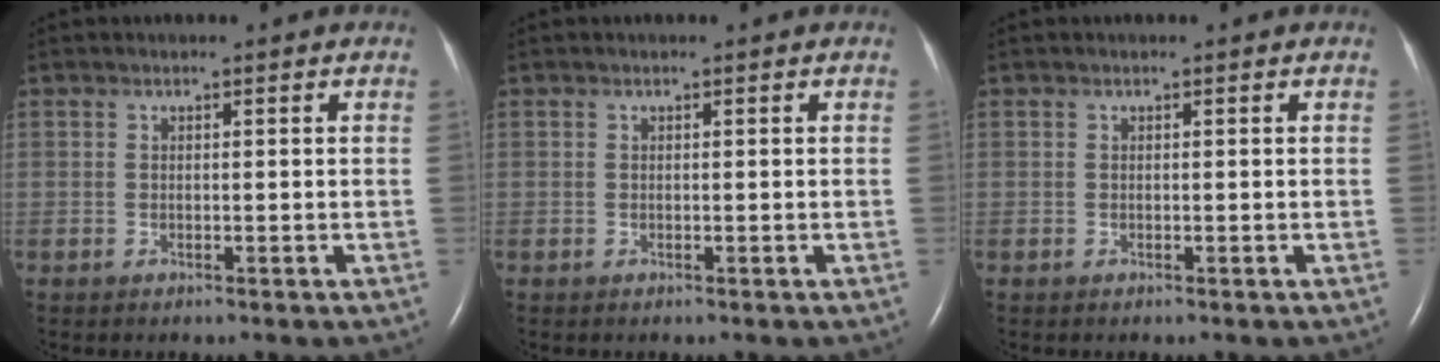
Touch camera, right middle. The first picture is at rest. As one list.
[{"total": 0.0}, {"total": 0.0}]